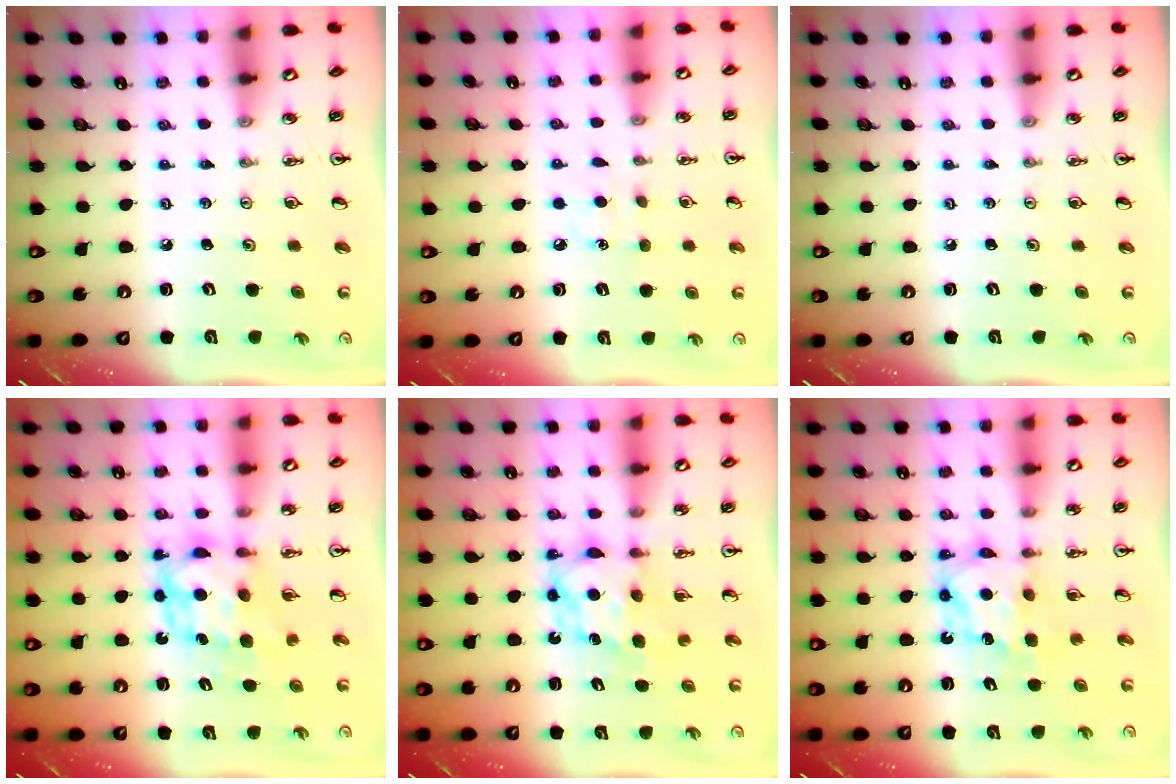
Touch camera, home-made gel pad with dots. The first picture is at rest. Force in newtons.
{"total": 5.2, "press": 5.2, "slide": 0.3}
{"total": 0.0}
{"total": 7.1, "press": 7.1, "slide": 0.4}
{"total": 6.2, "press": 6.2, "slide": 0.4}
{"total": 6.7, "press": 6.7, "slide": 0.5}